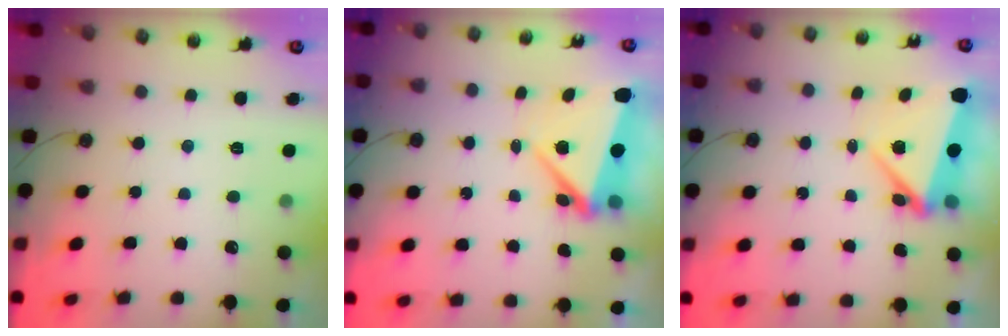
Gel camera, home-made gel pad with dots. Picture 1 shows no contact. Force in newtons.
{"total": 6.6, "press": 6.6, "slide": 0.5}
{"total": 5.5, "press": 5.3, "slide": 1.4}